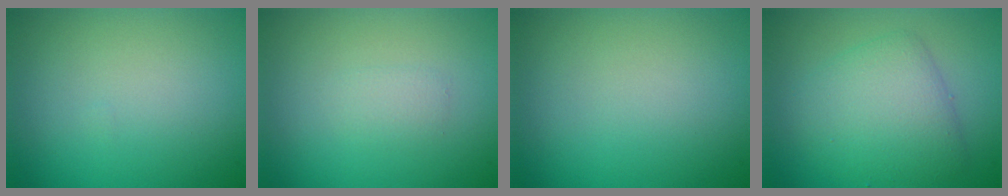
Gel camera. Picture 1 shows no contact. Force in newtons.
{"total": 1.0, "press": 1.0, "slide": 0.0}
{"total": 0.0}
{"total": 4.8, "press": 4.8, "slide": 0.3}